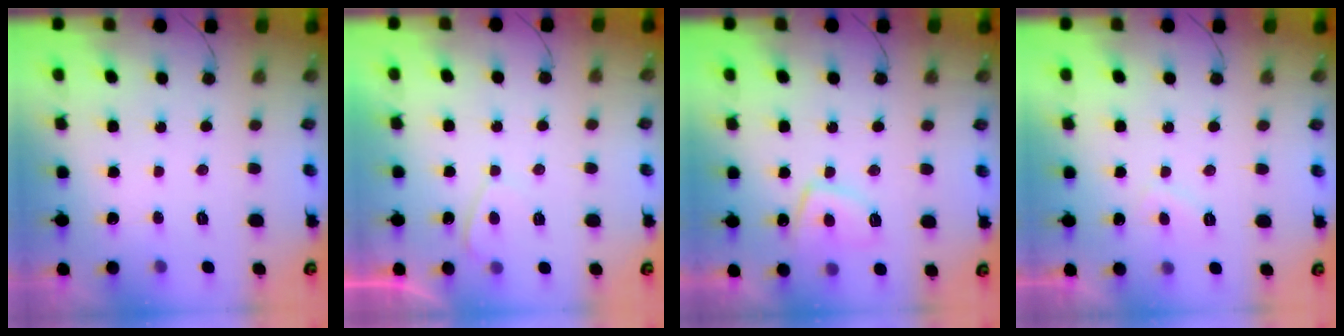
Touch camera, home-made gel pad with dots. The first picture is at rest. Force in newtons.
{"total": 1.5, "press": 1.4, "slide": 0.6}
{"total": 7.9, "press": 7.8, "slide": 1.2}
{"total": 2.1, "press": 2.0, "slide": 0.8}